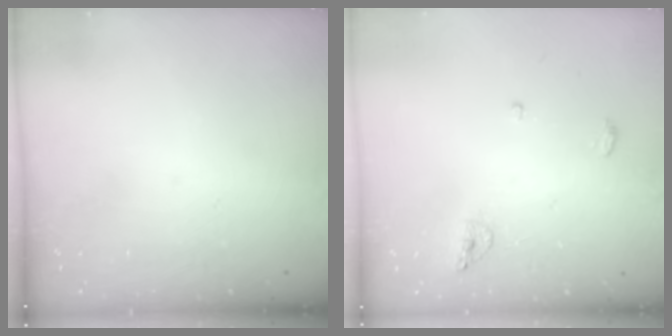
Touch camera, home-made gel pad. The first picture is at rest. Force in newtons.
{"total": 5.7, "press": 5.7, "slide": 0.9}